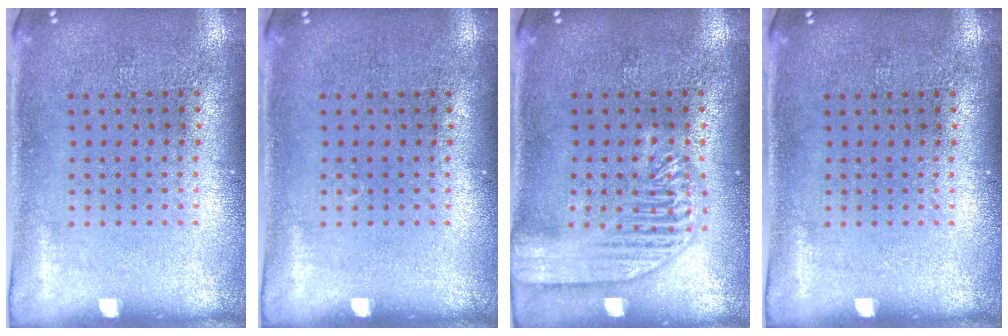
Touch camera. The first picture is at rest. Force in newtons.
{"total": 0.0}
{"total": 3.5, "press": 3.4, "slide": 0.4}
{"total": 0.0}